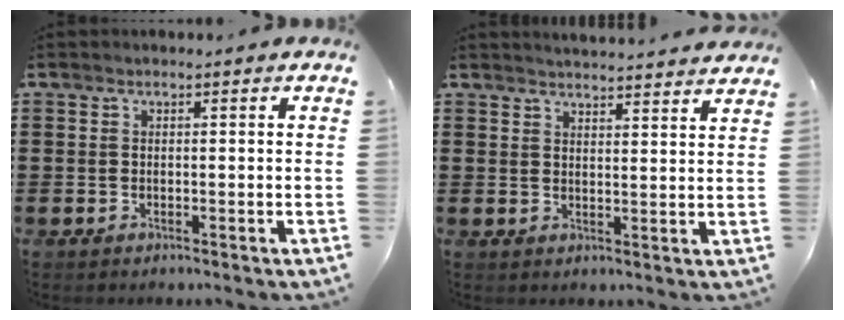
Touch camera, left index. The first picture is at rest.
{"total": 3.0, "force": [3.0, -0.4, 0.0], "torque": [-0.002, -0.019, 0.053]}